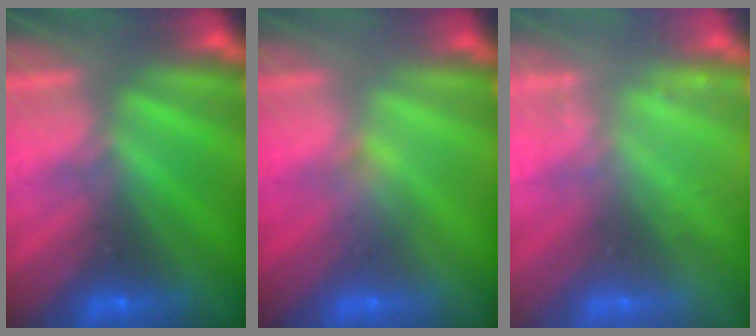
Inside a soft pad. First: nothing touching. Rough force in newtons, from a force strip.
{"total": 2.9}
{"total": 2.3}